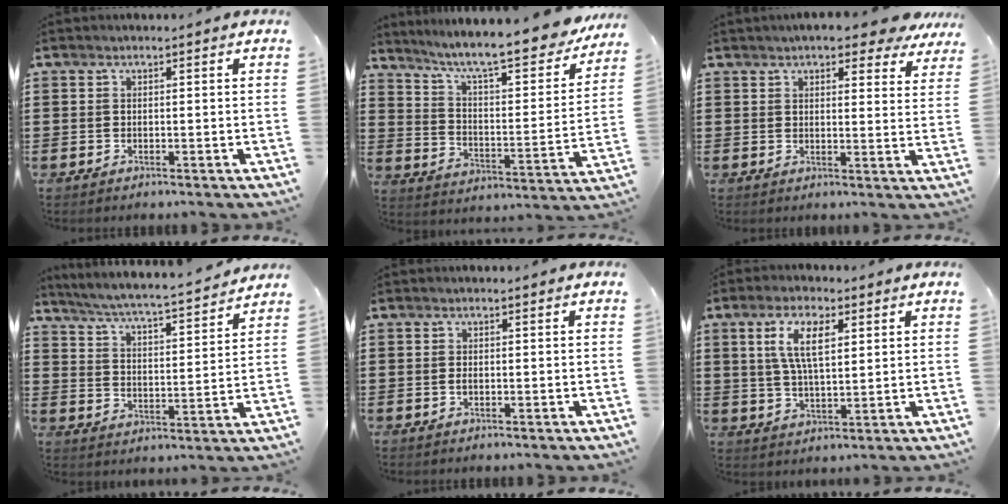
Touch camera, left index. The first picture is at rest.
{"total": 9.7, "force": [8.4, 0.4, 4.8], "torque": [-0.112, -0.065, 0.133]}
{"total": 5.5, "force": [4.8, 1.1, 2.6], "torque": [-0.048, -0.011, 0.084]}
{"total": 4.6, "force": [4.3, -0.5, 1.4], "torque": [-0.049, -0.035, 0.065]}
{"total": 0.7, "force": [-0.3, 0.4, 0.6], "torque": [-0.014, -0.003, -0.004]}
{"total": 7.5, "force": [2.9, 3.0, 6.3], "torque": [-0.132, 0.012, 0.049]}